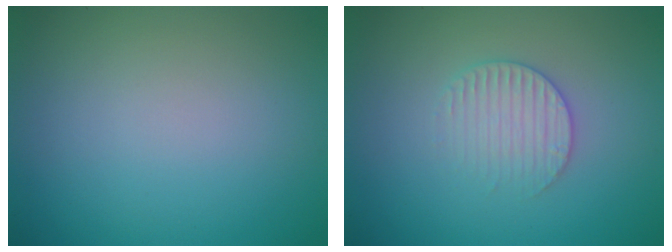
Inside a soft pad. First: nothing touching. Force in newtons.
{"total": 2.5, "press": 2.5, "slide": 0.4}